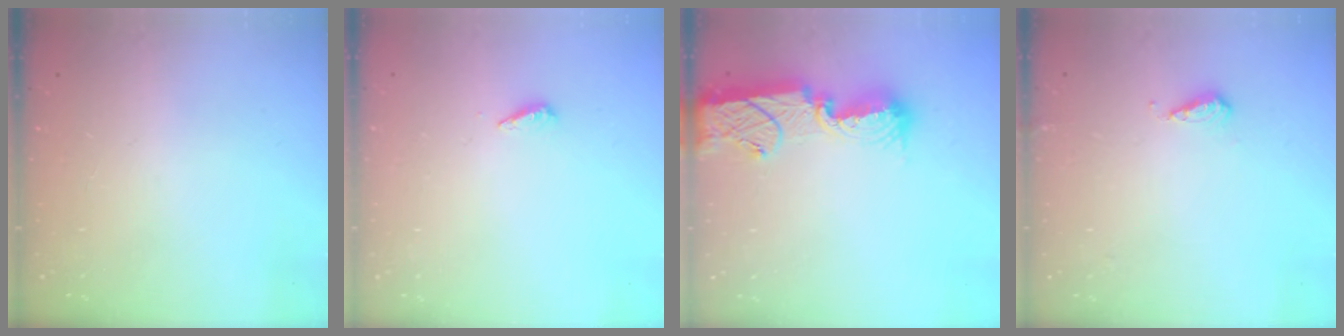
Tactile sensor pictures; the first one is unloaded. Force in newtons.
{"total": 2.9, "press": 2.9, "slide": 0.3}
{"total": 13.4, "press": 13.2, "slide": 2.3}
{"total": 3.7, "press": 3.6, "slide": 1.0}